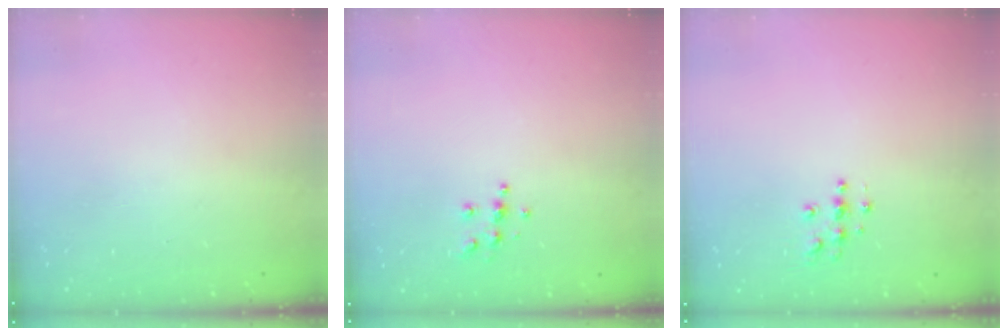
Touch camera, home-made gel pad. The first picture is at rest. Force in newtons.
{"total": 5.5, "press": 5.5, "slide": 0.5}
{"total": 5.1, "press": 5.1, "slide": 0.3}